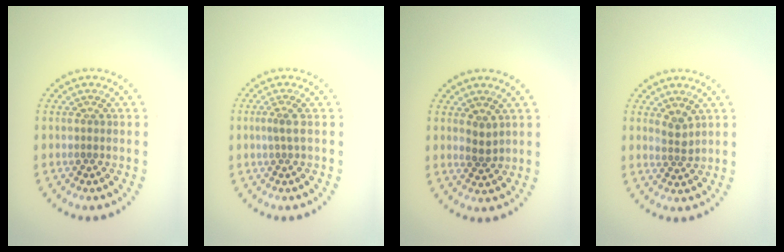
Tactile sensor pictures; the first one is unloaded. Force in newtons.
{"total": 1.0, "press": 0.4, "slide": 0.9}
{"total": 1.4, "press": 1.3, "slide": 0.5}
{"total": 1.6, "press": 1.3, "slide": 1.0}